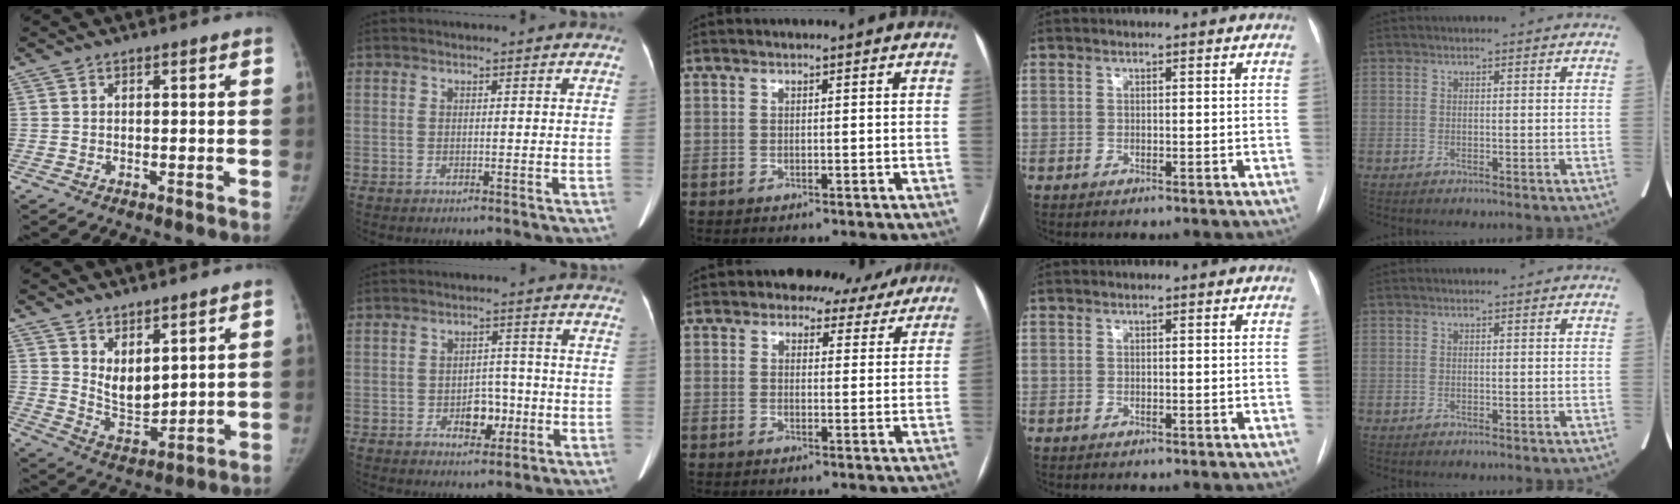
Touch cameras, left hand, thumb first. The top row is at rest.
{"thumb": {"total": 7.3, "force": [4.1, 3.4, 5.0], "torque": [-0.069, -0.047, 0.089]}, "index": {"total": 4.6, "force": [-1.6, 3.0, 3.1], "torque": [-0.043, 0.009, -0.018]}, "middle": {"total": 6.5, "force": [5.3, 3.7, 1.1], "torque": [-0.001, 0.008, 0.054]}}